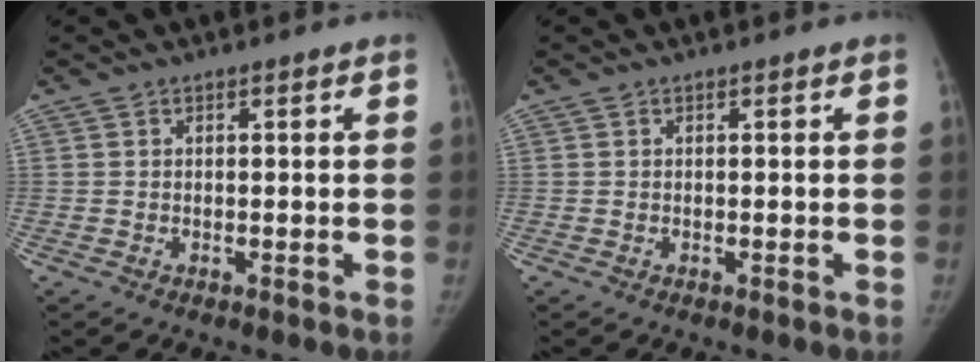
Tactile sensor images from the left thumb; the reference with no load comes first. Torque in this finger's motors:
{"motor_torque": [-0.02, 0.02, 0.08, 0.04, 0.00]}